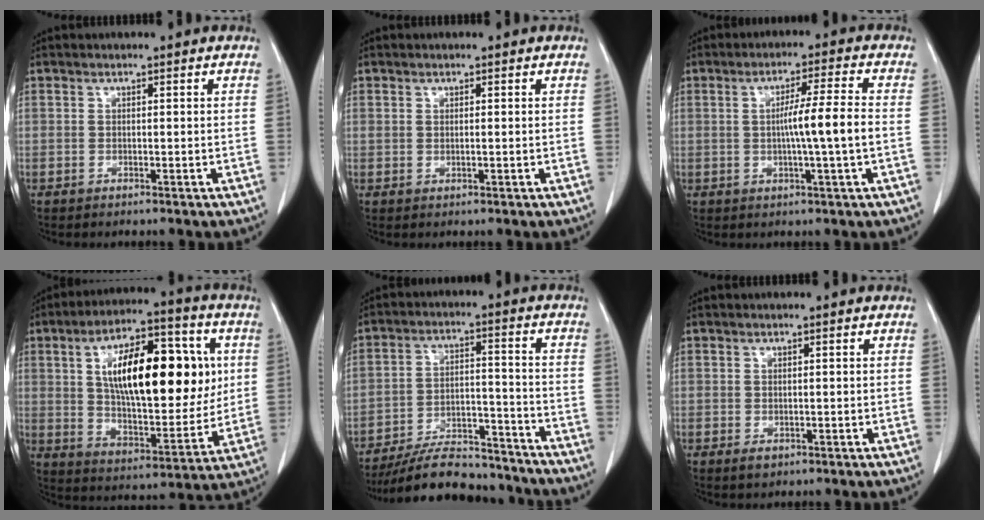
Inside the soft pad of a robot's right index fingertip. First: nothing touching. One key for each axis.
{"total": 0.8, "fx": 0.0, "fy": 0.3, "fz": 0.7, "tx": -0.023, "ty": 0.001, "tz": 0.004}
{"total": 7.4, "fx": -0.6, "fy": -0.9, "fz": 7.3, "tx": -0.121, "ty": 0.000, "tz": -0.010}
{"total": 22.4, "fx": 4.7, "fy": 8.9, "fz": 20.0, "tx": -0.335, "ty": 0.026, "tz": 0.074}
{"total": 16.3, "fx": -14.8, "fy": 4.1, "fz": 5.4, "tx": -0.091, "ty": 0.019, "tz": -0.229}
{"total": 1.6, "fx": -0.5, "fy": 1.1, "fz": 0.9, "tx": -0.012, "ty": -0.001, "tz": -0.001}